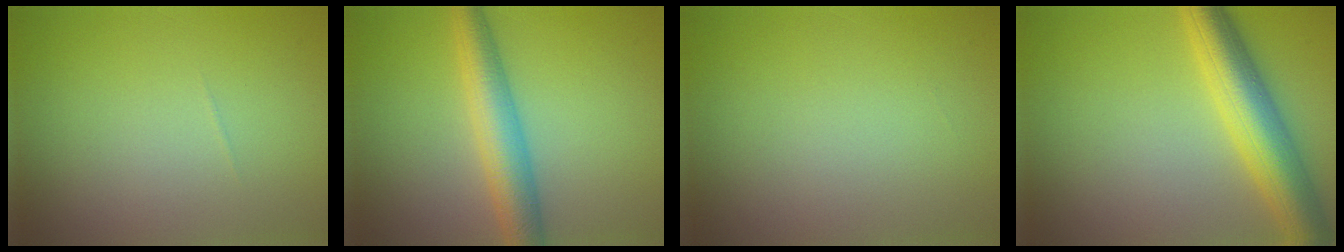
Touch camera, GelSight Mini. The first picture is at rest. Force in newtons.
{"total": 4.9, "press": 4.9, "slide": 0.1}
{"total": 0.0}
{"total": 7.1, "press": 7.0, "slide": 0.2}